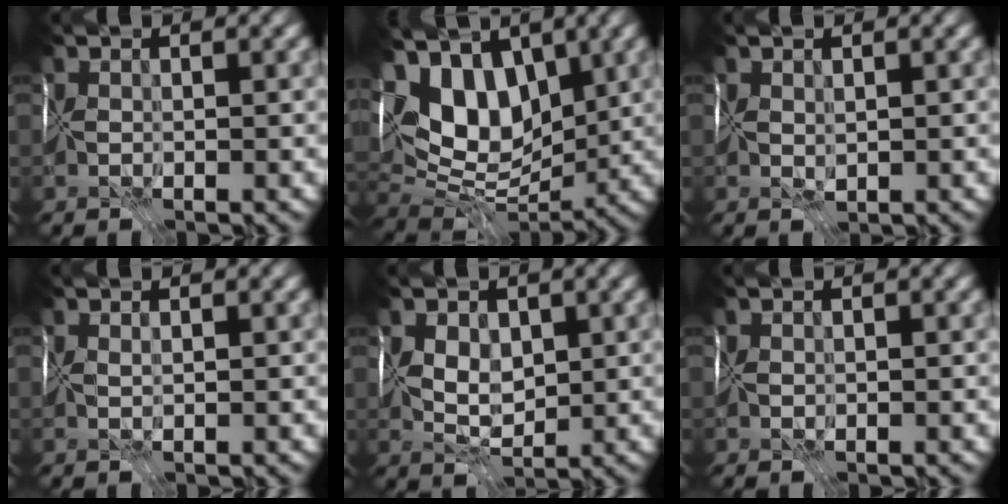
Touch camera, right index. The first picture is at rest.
{"total": 9.7, "force": [3.9, 5.6, 6.9], "torque": [-0.116, 0.015, 0.067]}
{"total": 0.6, "force": [0.6, -0.2, 0.1], "torque": [0.000, 0.000, 0.013]}
{"total": 1.0, "force": [0.7, -0.7, -0.1], "torque": [0.004, 0.004, 0.018]}
{"total": 1.6, "force": [0.8, 0.8, 1.1], "torque": [-0.014, -0.003, 0.022]}
{"total": 0.0}